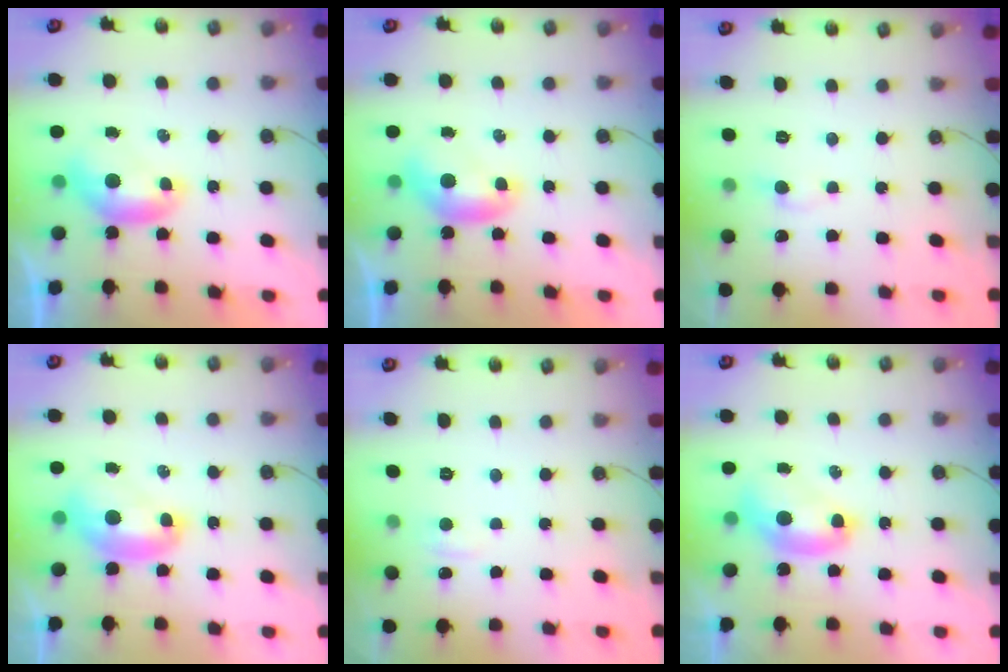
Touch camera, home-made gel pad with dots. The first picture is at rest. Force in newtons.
{"total": 0.0}
{"total": 1.5, "press": 1.4, "slide": 0.7}
{"total": 2.5, "press": 2.5, "slide": 0.2}
{"total": 2.3, "press": 2.2, "slide": 0.5}
{"total": 2.7, "press": 2.7, "slide": 0.1}